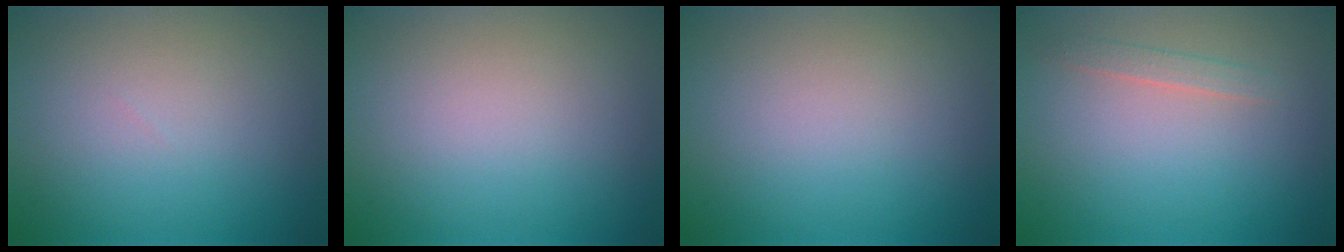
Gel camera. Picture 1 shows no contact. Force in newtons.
{"total": 0.0}
{"total": 0.0}
{"total": 1.1, "press": 1.1, "slide": 0.1}